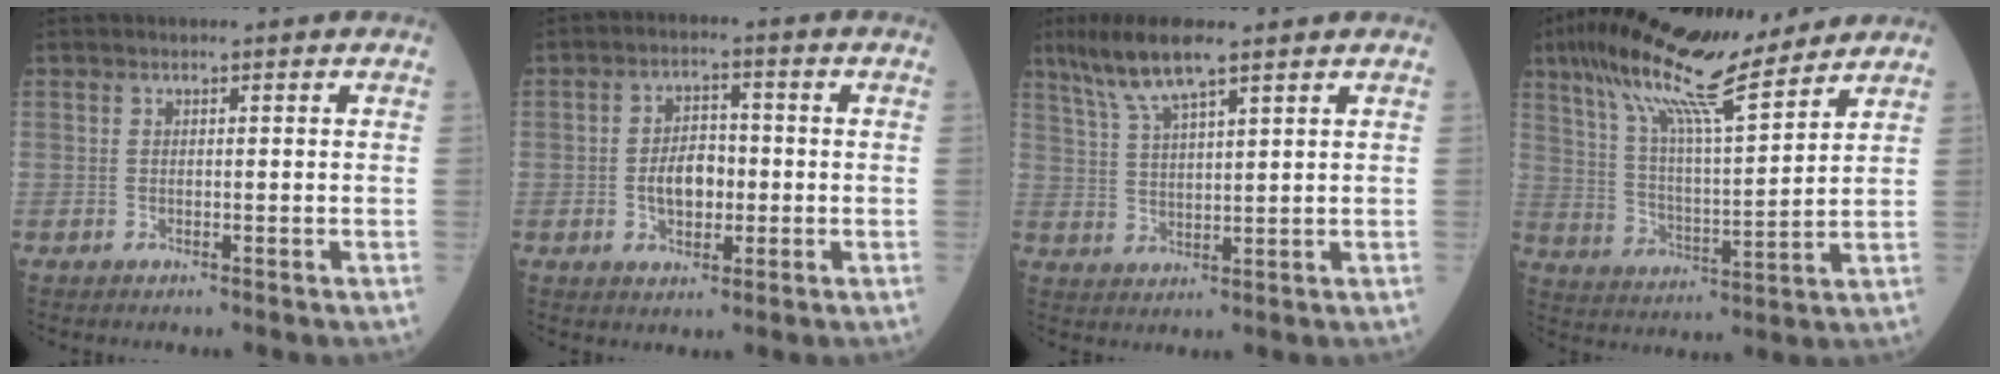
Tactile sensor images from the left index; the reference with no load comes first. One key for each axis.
{"total": 5.6, "fx": -0.8, "fy": 3.2, "fz": 4.4, "tx": -0.086, "ty": 0.010, "tz": -0.014}
{"total": 10.3, "fx": 7.1, "fy": 0.1, "fz": 7.5, "tx": -0.156, "ty": 0.008, "tz": 0.139}
{"total": 16.7, "fx": 12.8, "fy": 2.0, "fz": 10.6, "tx": -0.193, "ty": 0.020, "tz": 0.224}